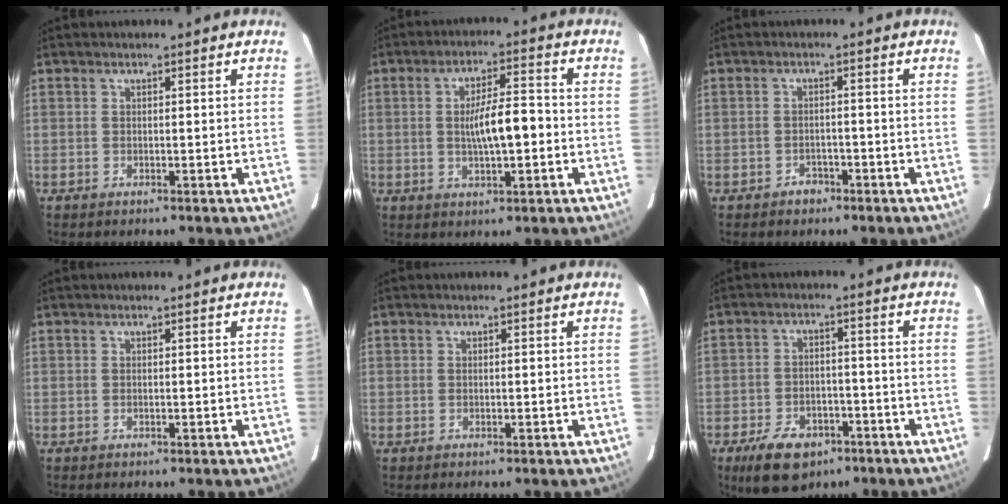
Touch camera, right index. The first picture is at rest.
{"total": 7.2, "force": [-0.7, 1.7, 7.0], "torque": [-0.127, 0.011, -0.012]}
{"total": 2.1, "force": [-1.5, 1.3, 0.5], "torque": [-0.008, 0.006, -0.020]}
{"total": 0.0}
{"total": 0.0}
{"total": 8.7, "force": [-5.6, 4.8, 4.6], "torque": [-0.087, -0.003, -0.086]}